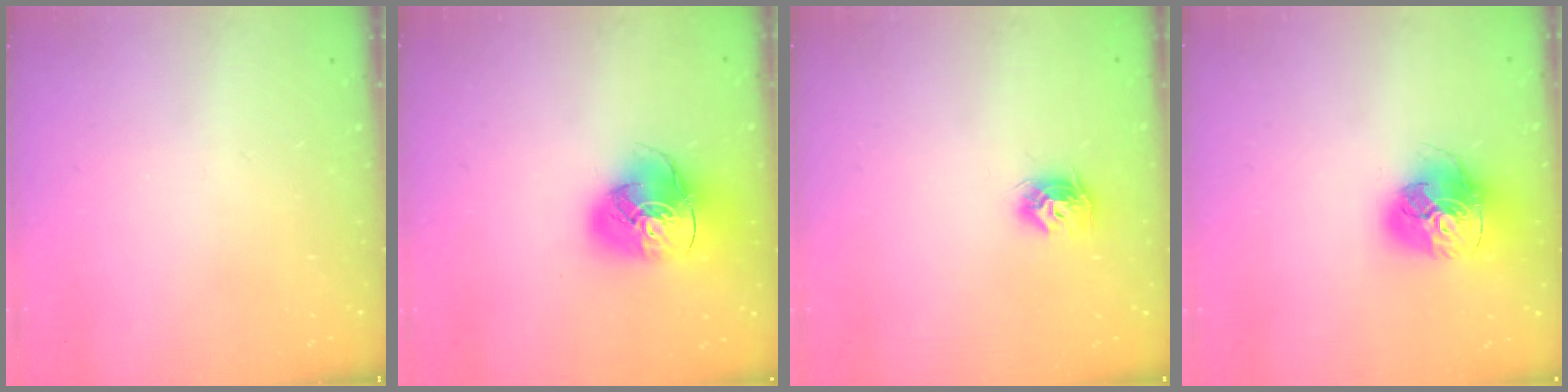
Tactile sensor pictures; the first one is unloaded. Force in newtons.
{"total": 14.9, "press": 14.8, "slide": 1.9}
{"total": 8.7, "press": 8.7, "slide": 0.3}
{"total": 17.5, "press": 17.4, "slide": 1.9}